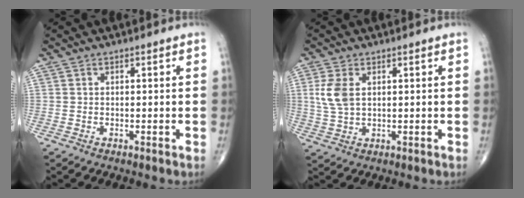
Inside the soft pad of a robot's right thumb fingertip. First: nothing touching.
{"total": 5.5, "force": [1.4, 3.2, 4.3], "torque": [-0.100, 0.000, 0.031]}